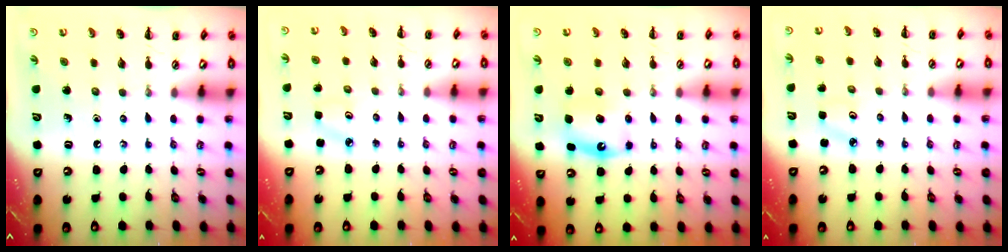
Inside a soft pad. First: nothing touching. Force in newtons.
{"total": 2.2, "press": 2.2, "slide": 0.5}
{"total": 5.4, "press": 5.2, "slide": 1.2}
{"total": 2.2, "press": 2.2, "slide": 0.5}